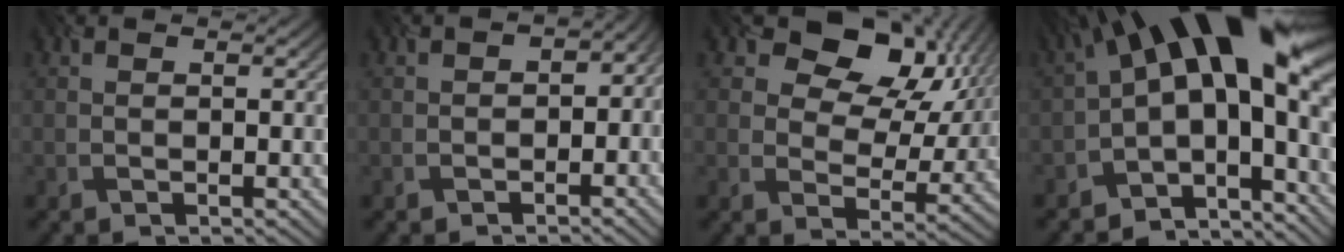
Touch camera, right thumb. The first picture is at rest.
{"total": 3.2, "force": [-1.8, 1.8, 2.0], "torque": [-0.023, -0.005, -0.019]}
{"total": 11.7, "force": [5.5, 7.7, 6.9], "torque": [-0.105, 0.001, 0.086]}
{"total": 16.7, "force": [0.5, 6.7, 15.3], "torque": [-0.219, 0.020, 0.011]}